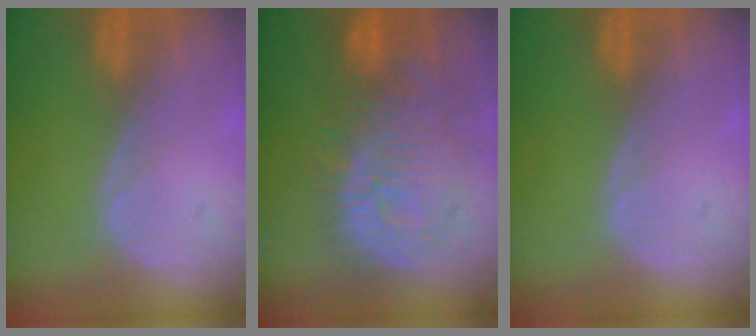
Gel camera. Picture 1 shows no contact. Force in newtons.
{"total": 12.5, "press": 11.1, "slide": 5.8}
{"total": 0.0}